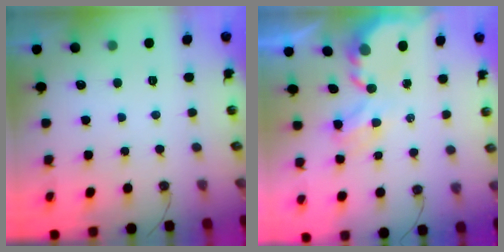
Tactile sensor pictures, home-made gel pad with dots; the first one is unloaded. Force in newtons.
{"total": 4.6, "press": 4.6, "slide": 0.3}